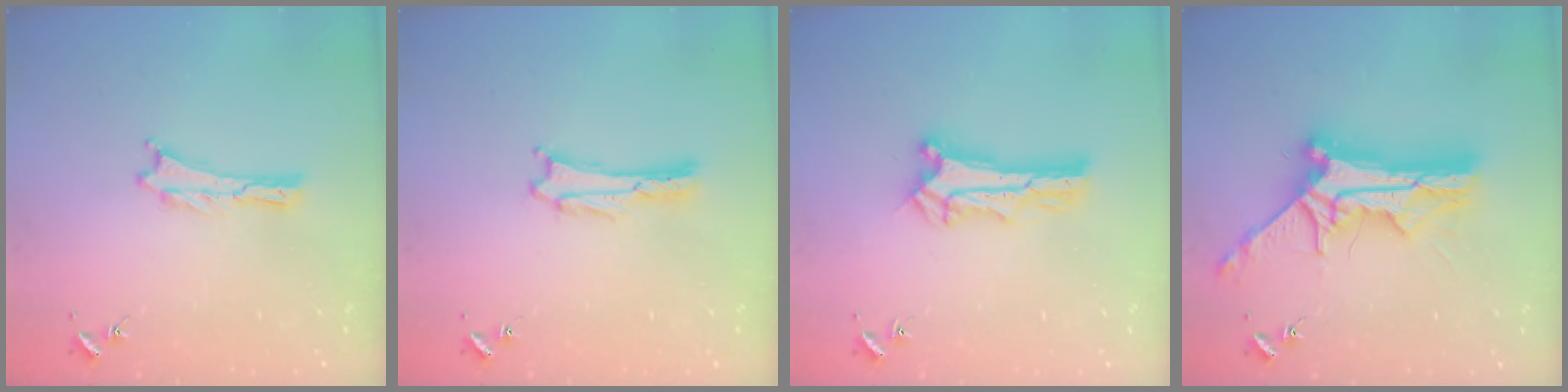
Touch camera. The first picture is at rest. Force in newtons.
{"total": 0.0}
{"total": 2.7, "press": 2.7, "slide": 0.3}
{"total": 13.3, "press": 13.3, "slide": 1.1}